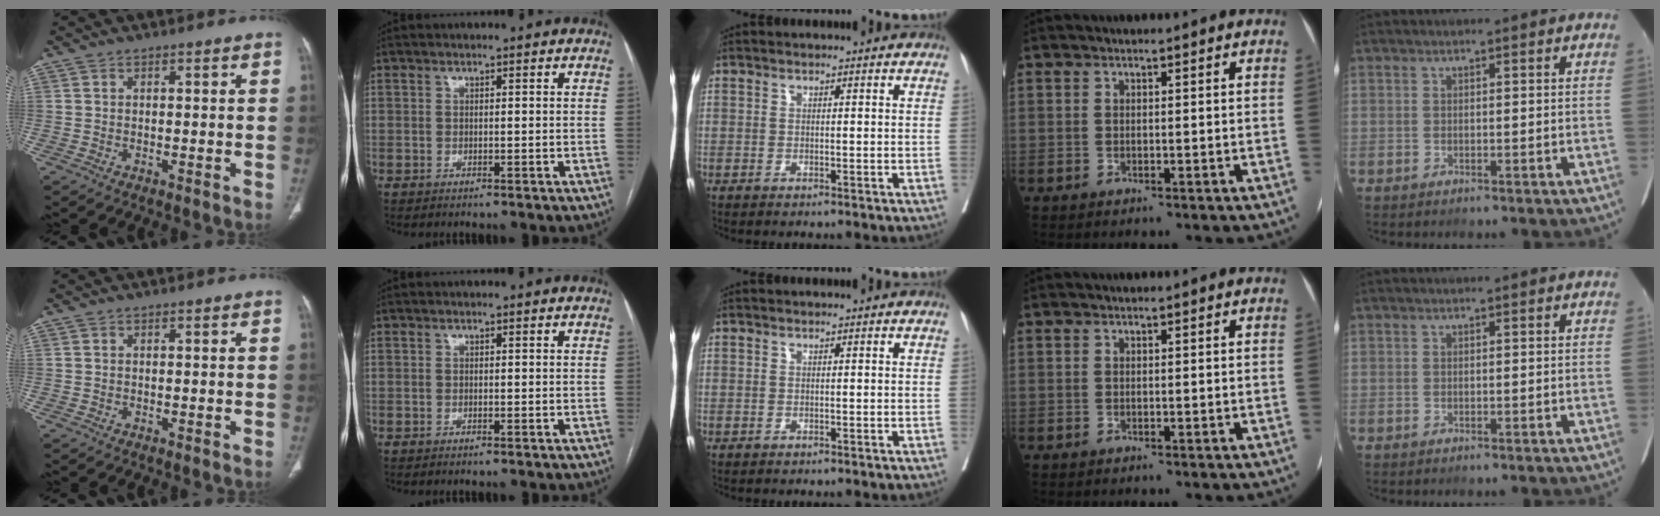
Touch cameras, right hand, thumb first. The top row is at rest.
{}